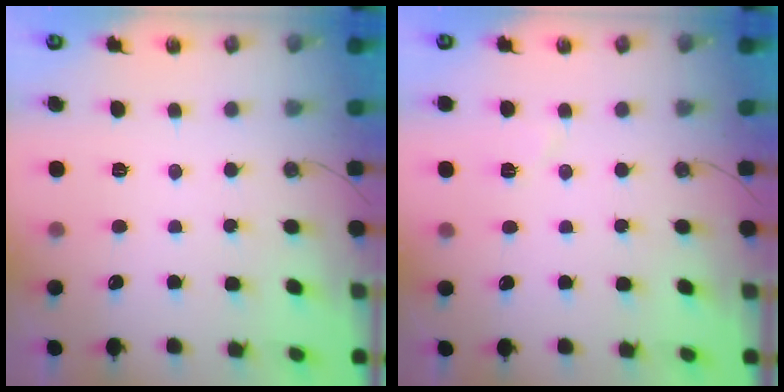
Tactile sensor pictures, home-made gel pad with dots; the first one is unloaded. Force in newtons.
{"total": 4.4, "press": 4.1, "slide": 1.6}